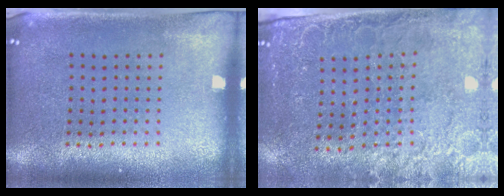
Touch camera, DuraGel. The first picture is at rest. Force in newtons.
{"total": 2.8, "press": 2.6, "slide": 1.1}